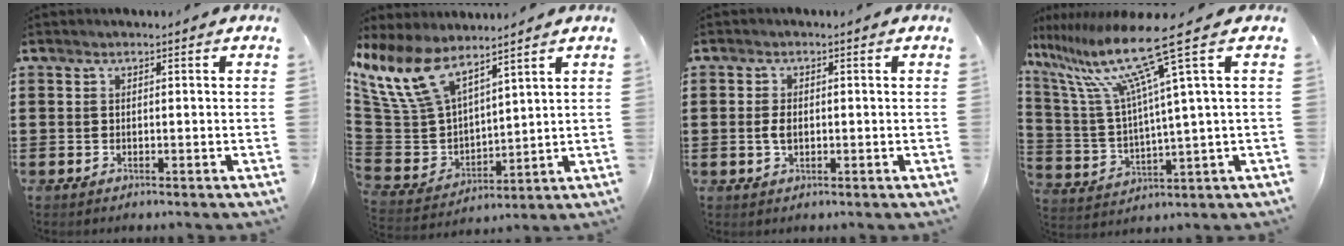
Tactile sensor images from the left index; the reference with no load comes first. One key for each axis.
{"total": 11.5, "fx": 8.5, "fy": 4.5, "fz": 6.2, "tx": -0.174, "ty": -0.050, "tz": 0.155}
{"total": 2.3, "fx": -0.1, "fy": 1.3, "fz": 1.8, "tx": -0.045, "ty": 0.002, "tz": -0.006}
{"total": 14.8, "fx": 8.3, "fy": 0.1, "fz": 12.2, "tx": -0.282, "ty": -0.038, "tz": 0.120}